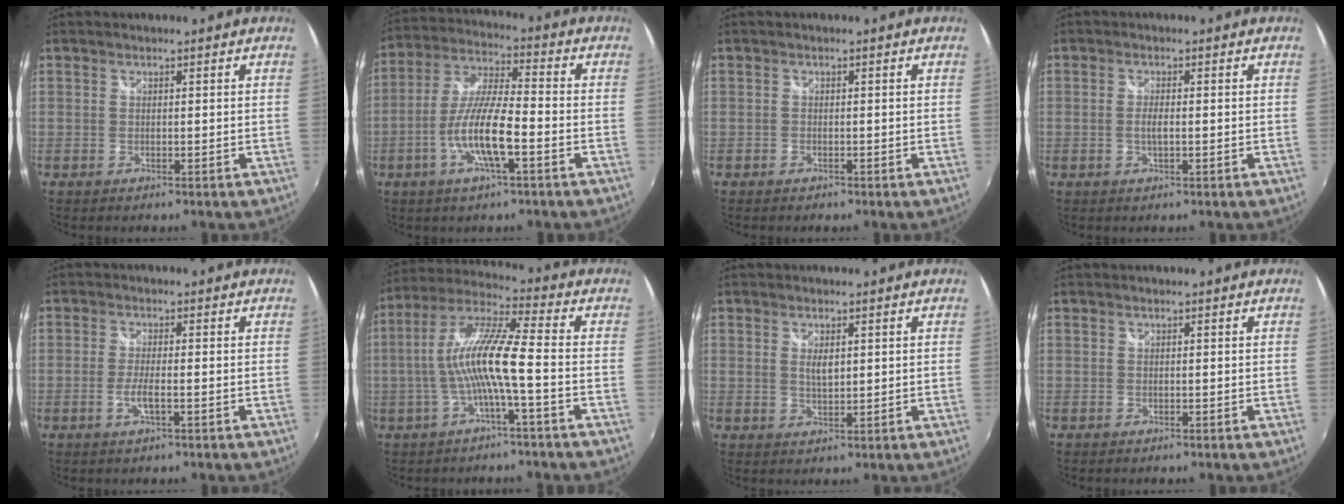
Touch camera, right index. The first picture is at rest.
{"total": 11.4, "force": [-4.3, 2.1, 10.4], "torque": [-0.215, -0.004, -0.081]}
{"total": 1.0, "force": [-0.8, 0.6, 0.1], "torque": [-0.005, 0.000, -0.015]}
{"total": 2.0, "force": [-0.3, 0.5, 1.9], "torque": [-0.038, -0.001, -0.006]}
{"total": 3.1, "force": [-1.1, 0.4, 2.8], "torque": [-0.060, -0.006, -0.022]}
{"total": 11.5, "force": [-2.4, 0.5, 11.2], "torque": [-0.217, 0.010, -0.041]}
{"total": 2.9, "force": [0.8, 1.4, 2.4], "torque": [-0.042, -0.003, 0.014]}
{"total": 0.0}